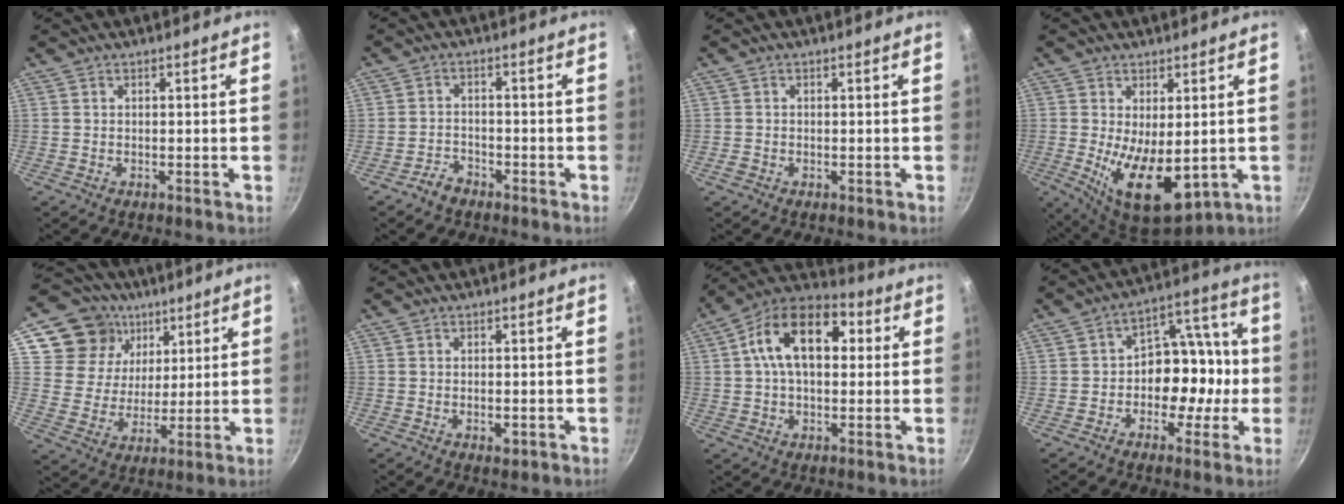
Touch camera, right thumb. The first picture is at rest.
{"total": 3.1, "force": [-2.5, 1.7, 0.8], "torque": [-0.007, 0.031, -0.043]}
{"total": 1.0, "force": [-0.5, 0.8, 0.4], "torque": [-0.007, 0.000, -0.009]}
{"total": 13.0, "force": [-1.0, 6.6, 11.1], "torque": [-0.164, -0.026, 0.003]}
{"total": 15.5, "force": [7.7, 12.4, 5.3], "torque": [-0.066, -0.024, 0.134]}
{"total": 1.9, "force": [-0.6, 1.0, 1.5], "torque": [-0.024, -0.003, -0.008]}
{"total": 16.3, "force": [3.3, 10.0, 12.4], "torque": [-0.169, 0.024, 0.032]}
{"total": 12.5, "force": [-2.3, 9.1, 8.3], "torque": [-0.060, 0.057, -0.041]}